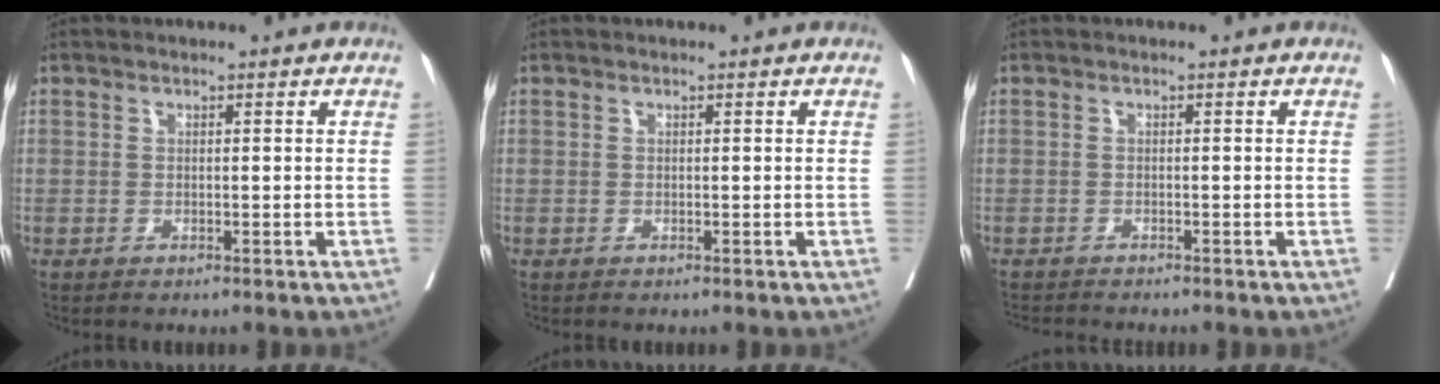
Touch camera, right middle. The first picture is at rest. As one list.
[{"total": 0.0}, {"total": 3.0, "force": [-2.9, 0.1, 0.7], "torque": [-0.007, -0.010, -0.047]}]